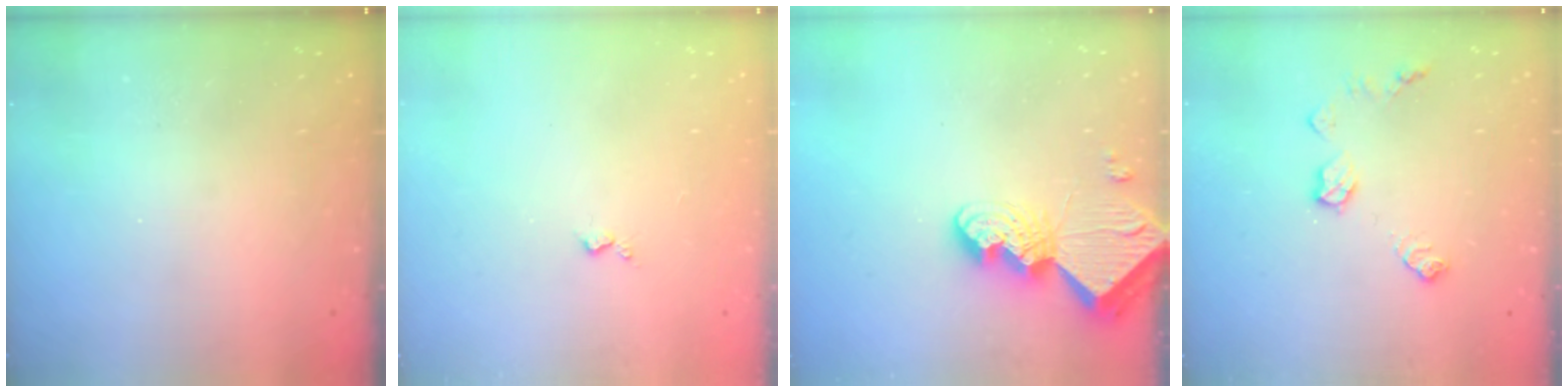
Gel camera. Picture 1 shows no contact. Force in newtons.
{"total": 3.0, "press": 2.9, "slide": 0.5}
{"total": 10.7, "press": 10.7, "slide": 0.7}
{"total": 9.0, "press": 9.0, "slide": 0.3}